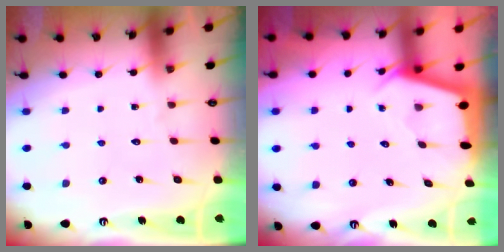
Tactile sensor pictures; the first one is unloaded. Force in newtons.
{"total": 2.2, "press": 2.2, "slide": 0.3}